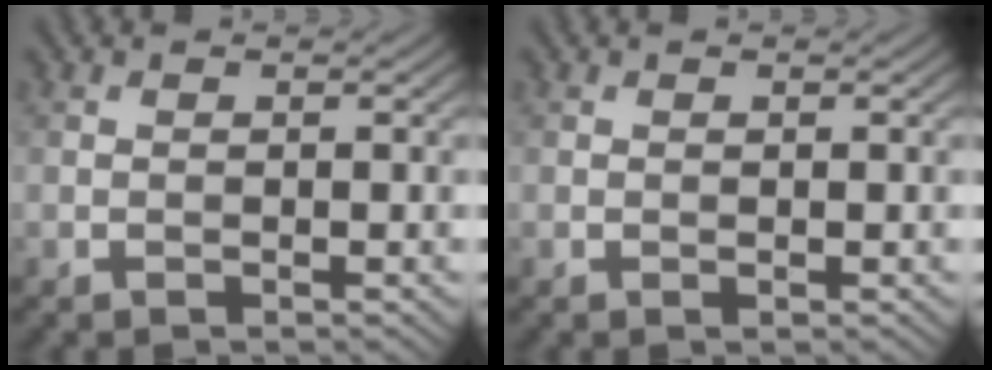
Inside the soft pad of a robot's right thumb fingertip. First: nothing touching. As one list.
[{"total": 0.0}]